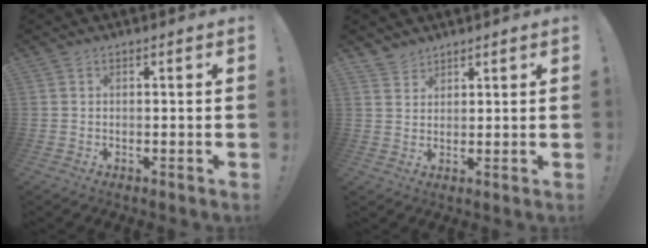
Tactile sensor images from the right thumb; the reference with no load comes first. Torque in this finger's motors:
{"motor_torque": [0.01, 0.10, 0.48, 0.49, 0.00]}